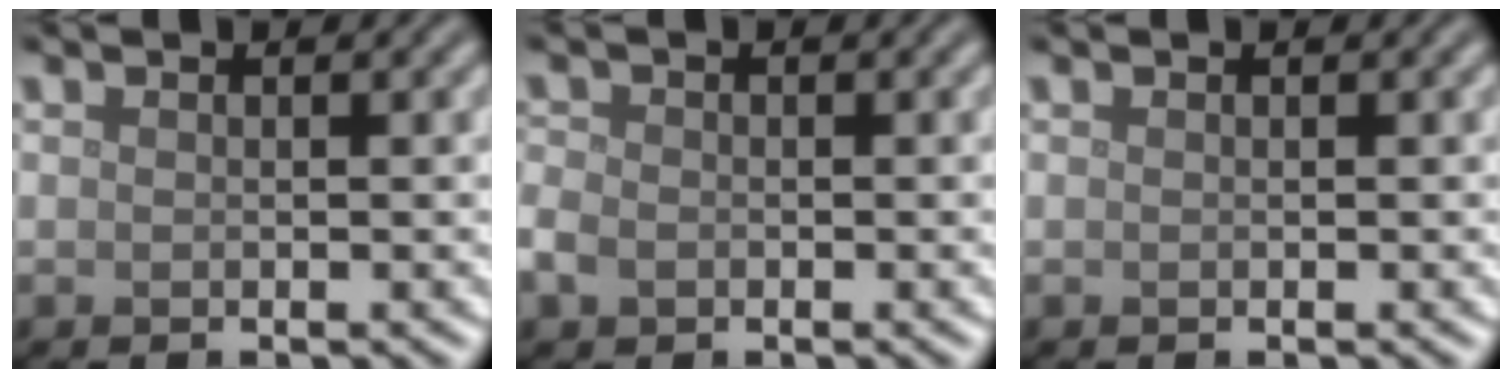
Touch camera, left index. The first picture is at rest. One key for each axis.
{"total": 1.7, "fx": -0.7, "fy": 1.3, "fz": 0.8, "tx": -0.018, "ty": -0.002, "tz": -0.020}
{"total": 0.0}